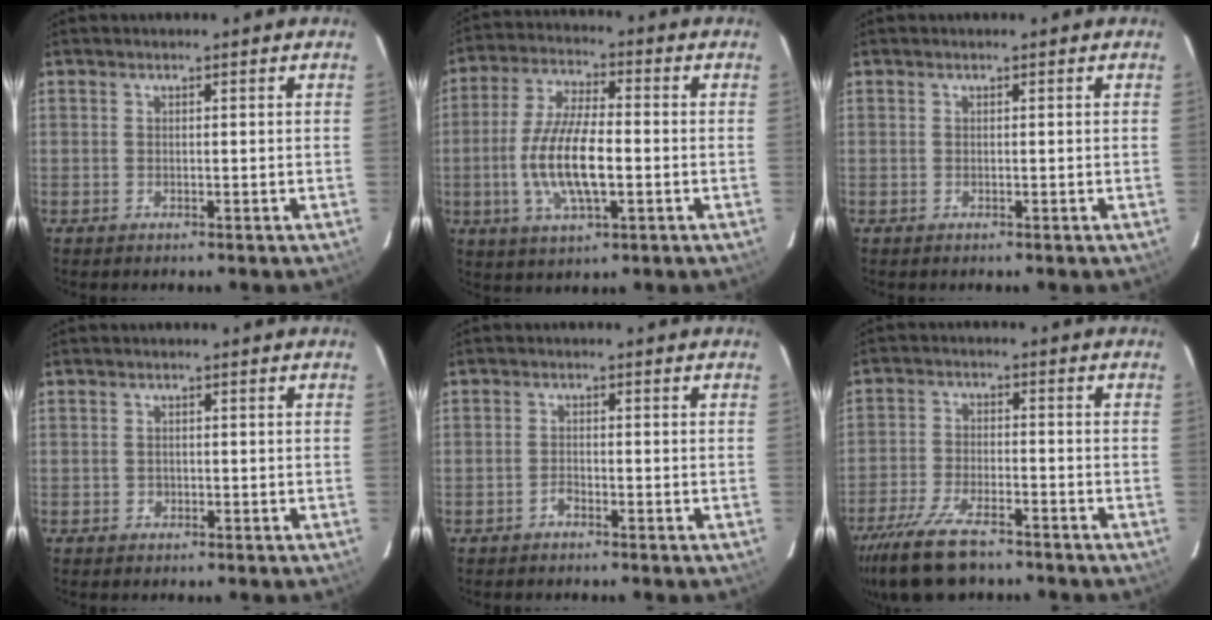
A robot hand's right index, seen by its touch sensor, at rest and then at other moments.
{"total": 12.8, "force": [-2.4, 4.3, 11.8], "torque": [-0.240, -0.004, -0.044]}
{"total": 0.0}
{"total": 0.9, "force": [-0.3, 0.9, 0.1], "torque": [0.001, 0.001, -0.002]}
{"total": 1.3, "force": [-1.1, 0.5, 0.5], "torque": [-0.010, 0.003, -0.022]}
{"total": 13.8, "force": [-10.9, 4.2, 7.3], "torque": [-0.173, -0.029, -0.197]}